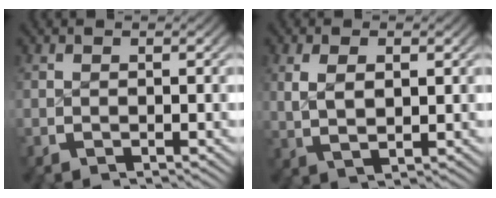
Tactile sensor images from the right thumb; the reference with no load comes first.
{"total": 3.0, "force": [1.0, 1.5, 2.4], "torque": [-0.047, -0.005, 0.030]}